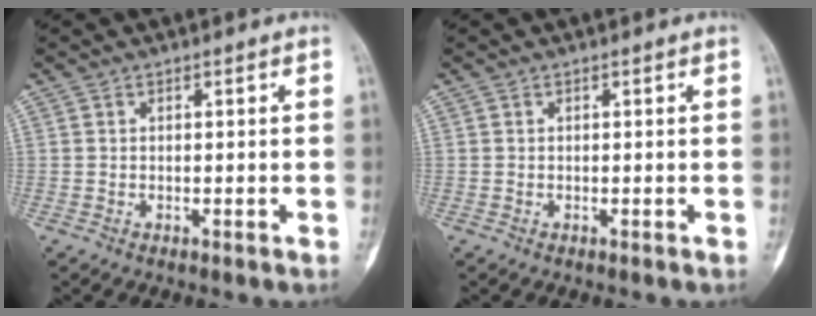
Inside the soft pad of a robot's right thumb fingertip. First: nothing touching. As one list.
[{"total": 0.0}]